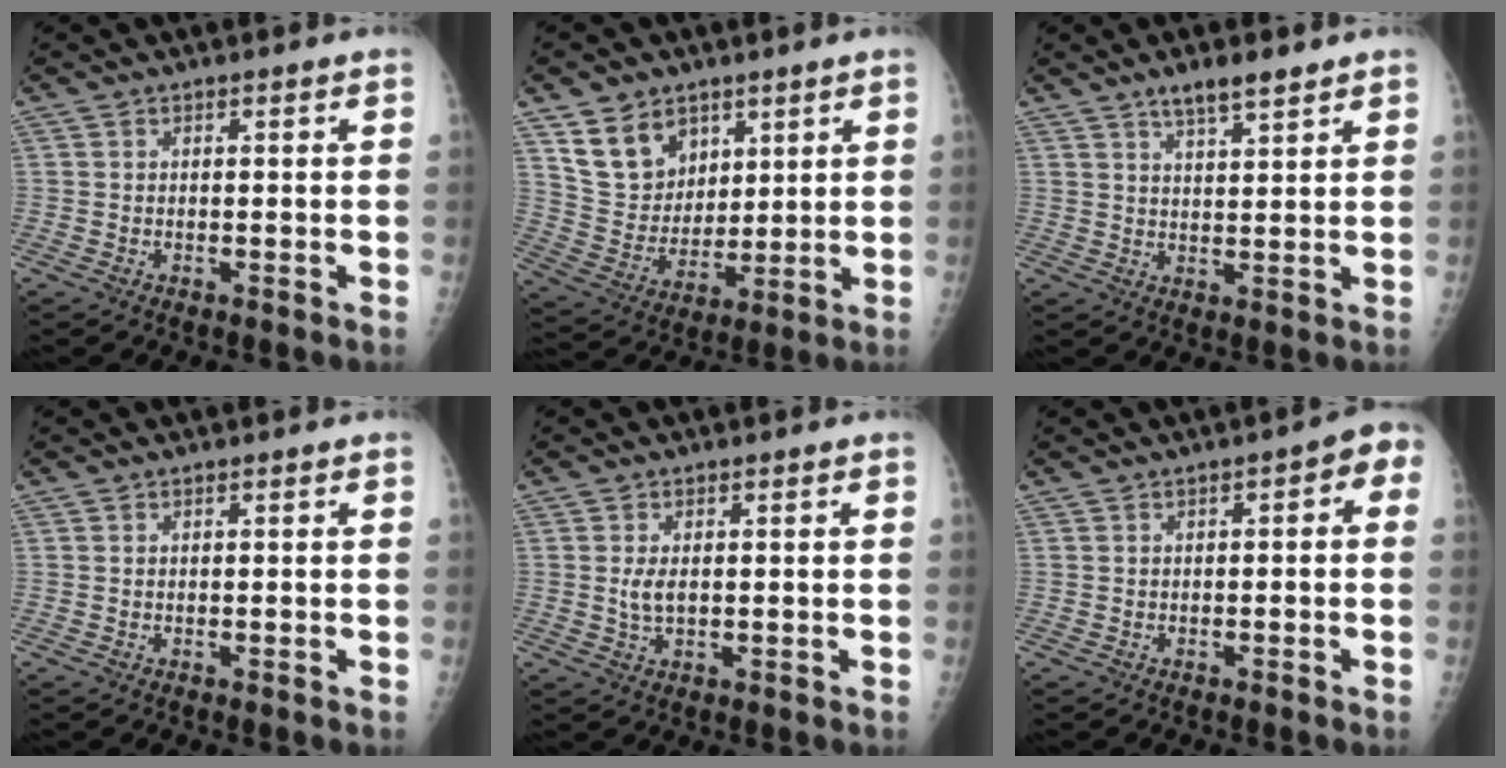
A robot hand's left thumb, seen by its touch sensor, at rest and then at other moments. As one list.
[{"total": 12.0, "force": [6.9, 8.8, 4.4], "torque": [-0.042, -0.044, 0.140]}, {"total": 5.5, "force": [4.1, 1.3, 3.4], "torque": [-0.050, -0.022, 0.070]}, {"total": 0.0}, {"total": 2.8, "force": [0.2, 1.6, 2.3], "torque": [-0.048, -0.006, 0.006]}, {"total": 4.1, "force": [0.0, 1.9, 3.6], "torque": [-0.026, 0.025, -0.011]}]